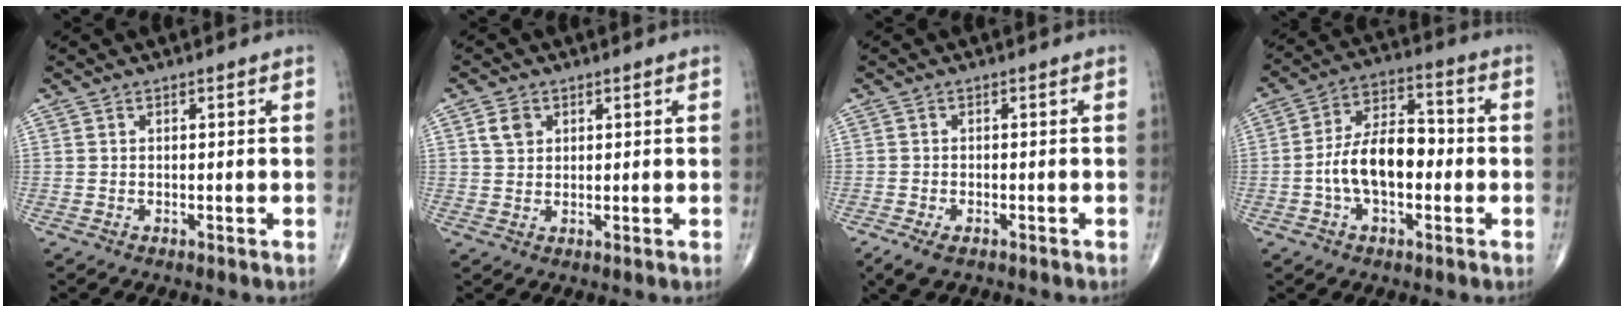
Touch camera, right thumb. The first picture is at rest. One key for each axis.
{"total": 3.3, "fx": 1.3, "fy": 2.5, "fz": 1.6, "tx": -0.019, "ty": -0.002, "tz": 0.026}
{"total": 3.6, "fx": -2.2, "fy": 1.7, "fz": 2.3, "tx": -0.048, "ty": -0.004, "tz": -0.038}
{"total": 12.4, "fx": -2.0, "fy": 7.0, "fz": 10.1, "tx": -0.168, "ty": 0.038, "tz": -0.044}